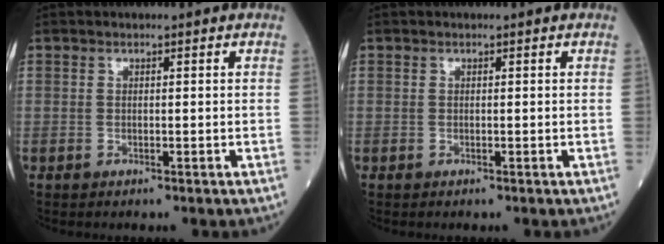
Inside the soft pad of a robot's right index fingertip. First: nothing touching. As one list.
[{"total": 0.0}]